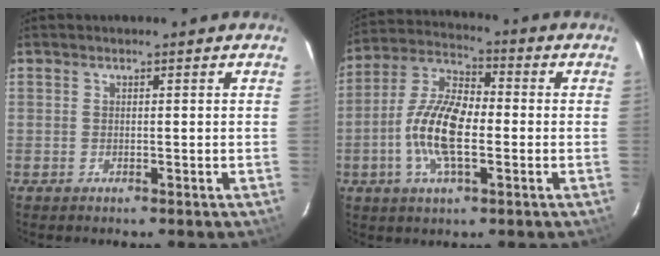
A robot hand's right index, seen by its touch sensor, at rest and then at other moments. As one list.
[{"total": 12.4, "force": [-2.5, 5.0, 11.1], "torque": [-0.230, 0.005, -0.056]}]